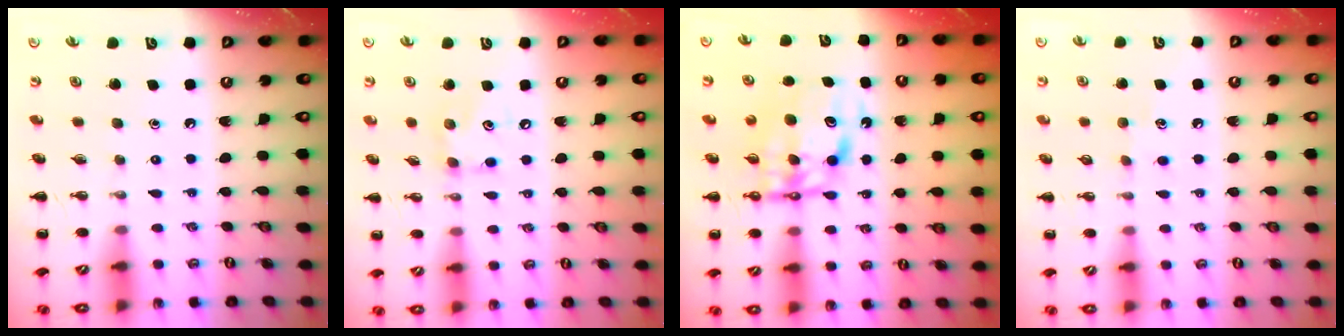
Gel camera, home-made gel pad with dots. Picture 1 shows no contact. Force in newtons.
{"total": 6.4, "press": 6.4, "slide": 0.6}
{"total": 9.1, "press": 8.7, "slide": 2.7}
{"total": 4.8, "press": 4.6, "slide": 1.6}